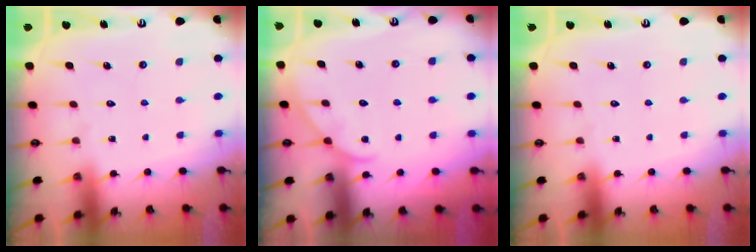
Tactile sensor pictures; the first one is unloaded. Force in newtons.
{"total": 3.2, "press": 3.1, "slide": 0.4}
{"total": 0.0}